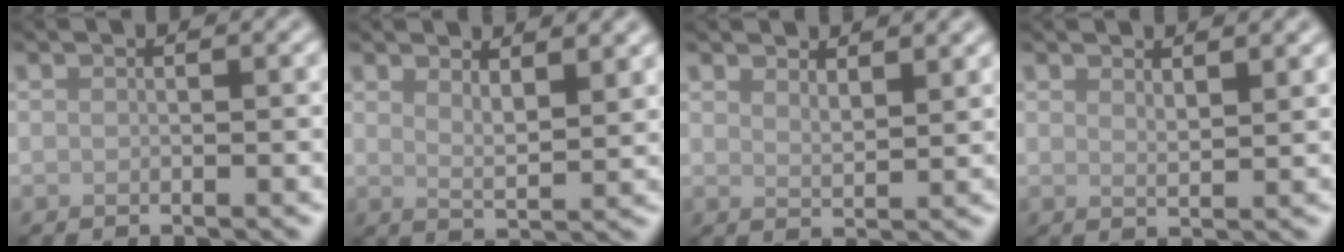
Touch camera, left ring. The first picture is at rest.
{"total": 3.3, "force": [2.3, 1.0, 2.2], "torque": [-0.031, -0.006, 0.040]}
{"total": 2.4, "force": [2.1, 0.6, 1.0], "torque": [-0.015, 0.000, 0.038]}
{"total": 1.7, "force": [1.4, 0.3, 0.8], "torque": [-0.012, -0.002, 0.025]}